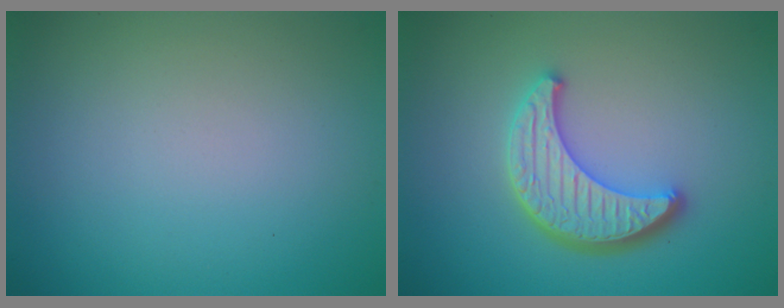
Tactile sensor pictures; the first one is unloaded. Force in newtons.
{"total": 4.4, "press": 3.8, "slide": 2.3}